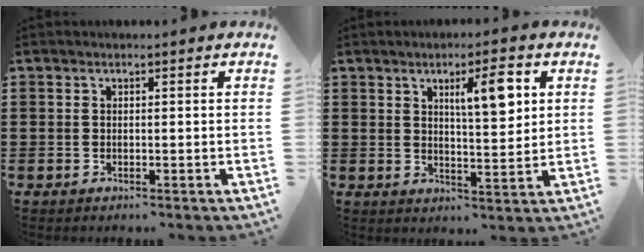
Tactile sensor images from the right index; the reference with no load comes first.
{"total": 6.4, "force": [2.6, 1.7, 5.6], "torque": [-0.091, 0.000, 0.036]}